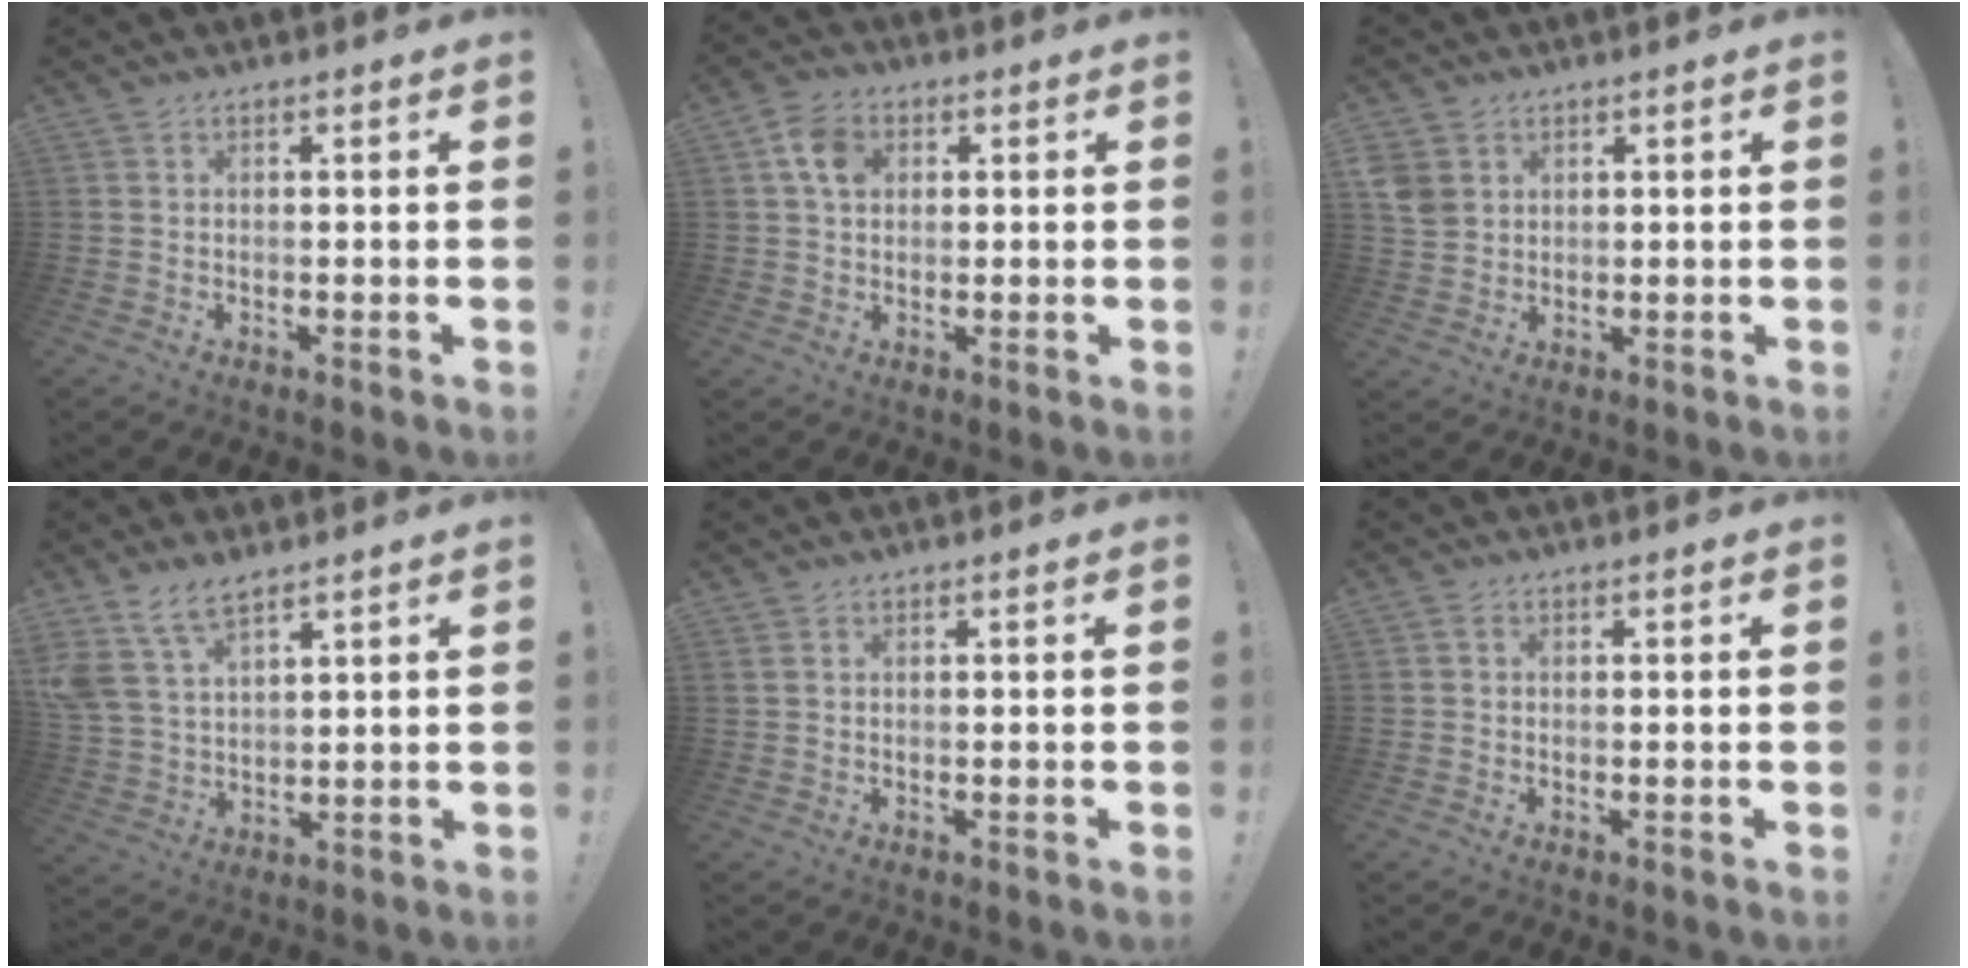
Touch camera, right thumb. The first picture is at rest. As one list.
[{"total": 8.0, "force": [2.3, 6.1, 4.6], "torque": [-0.079, 0.005, 0.043]}, {"total": 5.7, "force": [2.5, 4.7, 2.2], "torque": [-0.049, -0.010, 0.047]}, {"total": 9.8, "force": [7.1, 4.6, 4.9], "torque": [-0.104, -0.033, 0.141]}, {"total": 0.8, "force": [0.4, 0.4, 0.5], "torque": [-0.015, 0.004, 0.009]}, {"total": 1.0, "force": [0.0, 0.9, 0.5], "torque": [-0.011, 0.004, 0.000]}]